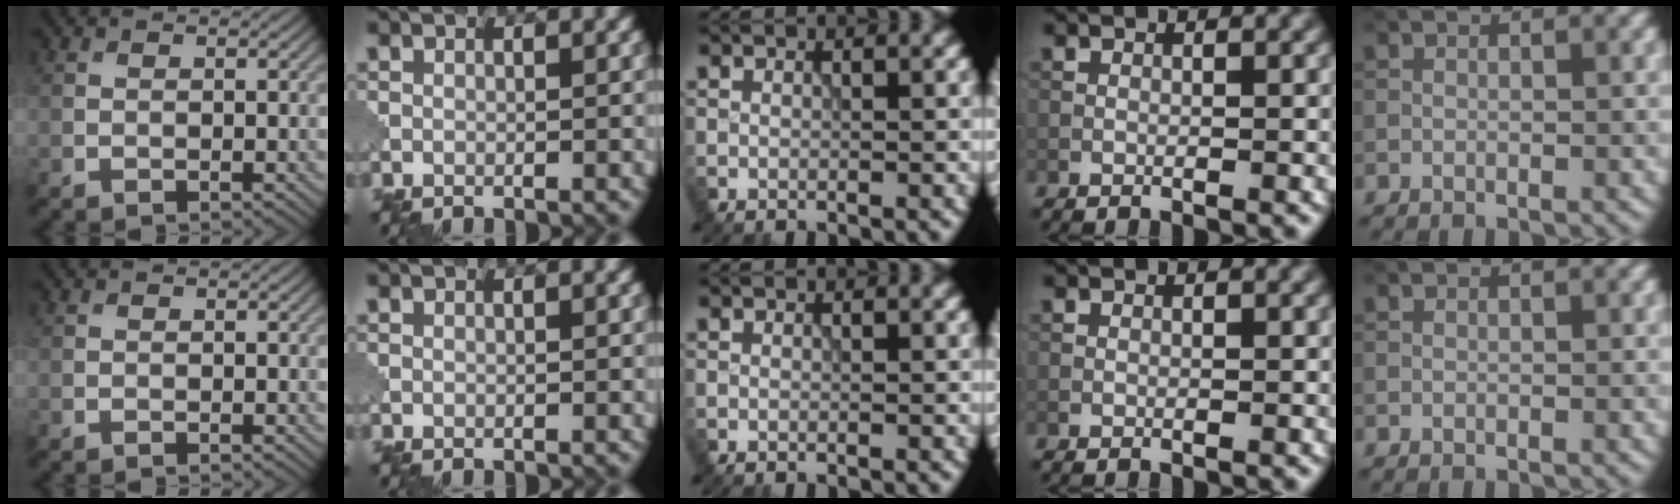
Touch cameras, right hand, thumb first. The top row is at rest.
{}